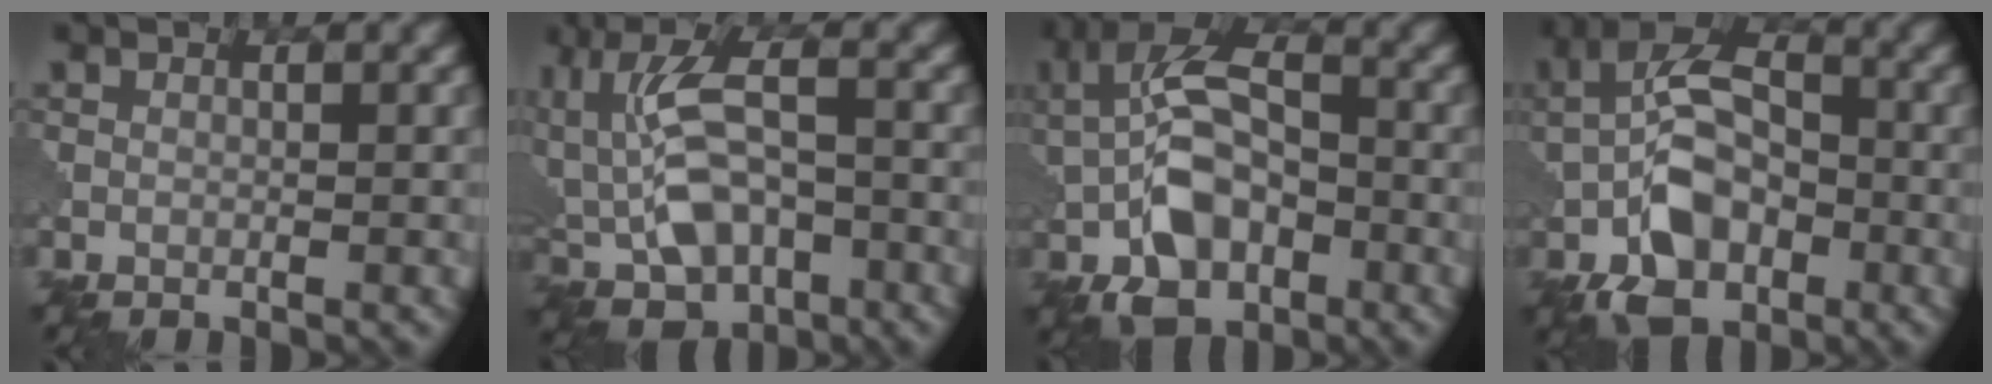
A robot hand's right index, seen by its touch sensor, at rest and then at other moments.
{"total": 8.6, "force": [-0.7, 5.0, 7.0], "torque": [-0.124, 0.011, -0.023]}
{"total": 9.3, "force": [-2.0, 5.5, 7.2], "torque": [-0.143, 0.006, -0.051]}
{"total": 9.3, "force": [-3.1, 5.5, 6.8], "torque": [-0.136, 0.006, -0.071]}